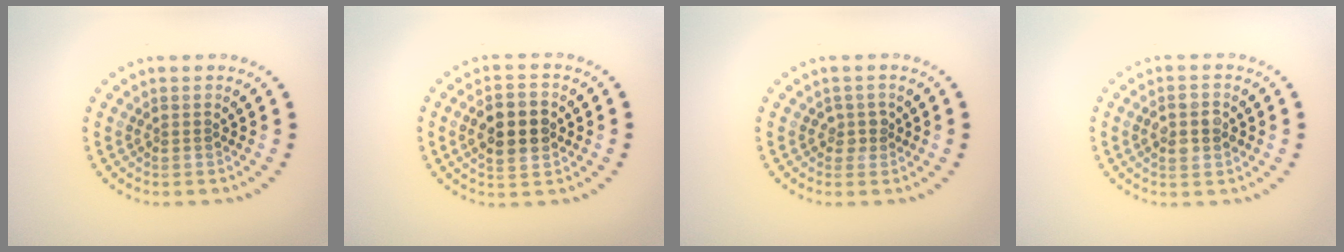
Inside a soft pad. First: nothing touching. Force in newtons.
{"total": 4.8, "press": 4.8, "slide": 0.2}
{"total": 1.4, "press": 1.1, "slide": 0.8}
{"total": 2.9, "press": 2.9, "slide": 0.1}